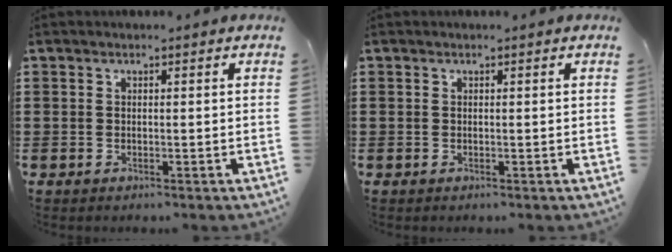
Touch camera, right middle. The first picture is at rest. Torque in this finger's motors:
{"motor_torque": [-0.06, 0.31, 0.01, -0.01]}